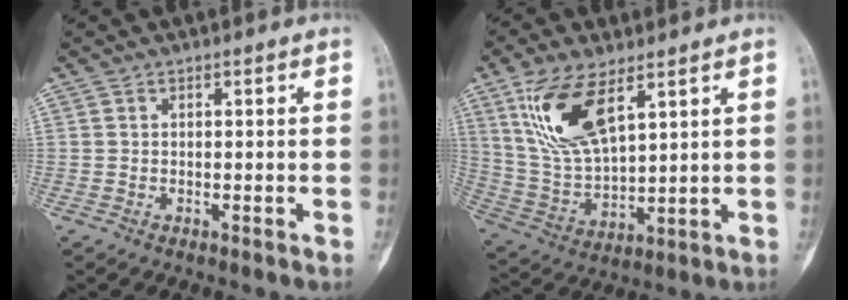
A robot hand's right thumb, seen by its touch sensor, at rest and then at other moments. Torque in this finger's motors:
{"motor_torque": [-0.43, 3.28, 0.23, 0.33, 0.53]}